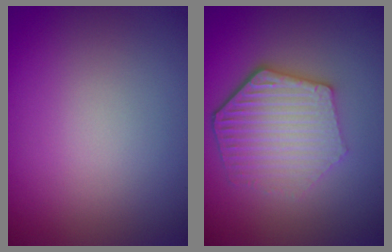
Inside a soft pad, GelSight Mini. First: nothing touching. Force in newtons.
{"total": 5.6, "press": 4.4, "slide": 3.5}